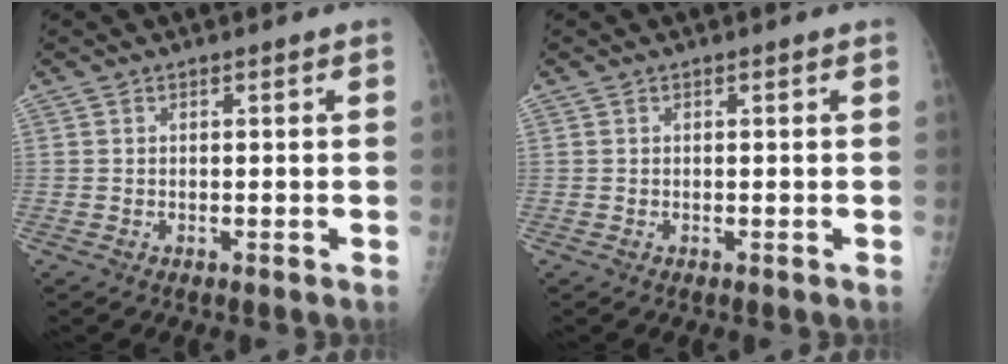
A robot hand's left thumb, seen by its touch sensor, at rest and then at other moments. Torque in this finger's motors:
{"motor_torque": [0.00, 0.00, -0.07, -0.05, 0.00]}